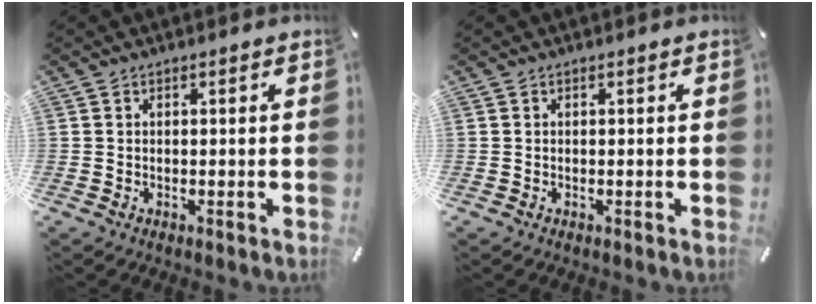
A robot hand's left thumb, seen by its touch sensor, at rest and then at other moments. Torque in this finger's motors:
{"motor_torque": [-0.14, -0.11, -0.05, 0.02, 0.00]}